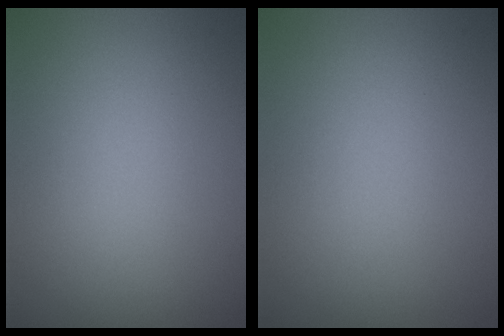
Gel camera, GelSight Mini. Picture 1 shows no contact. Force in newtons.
{"total": 0.0}